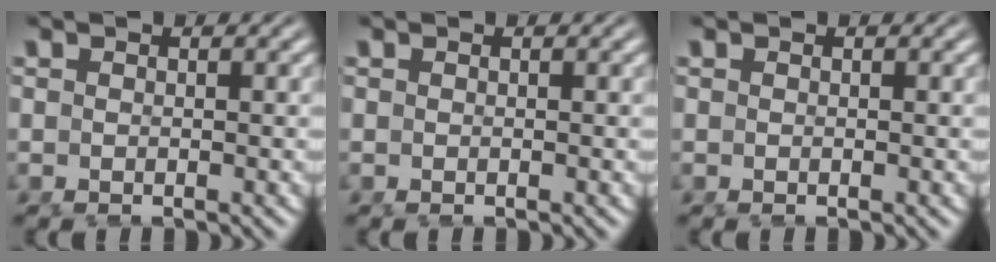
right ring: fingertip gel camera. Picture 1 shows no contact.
{"total": 0.0}
{"total": 0.0}